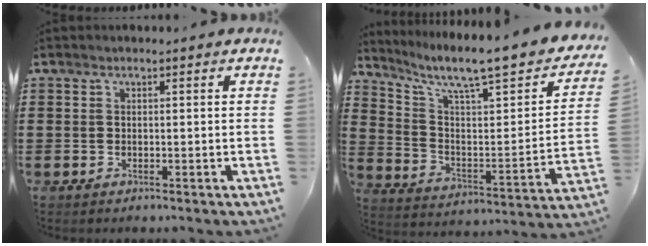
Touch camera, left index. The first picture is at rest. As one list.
[{"total": 8.1, "force": [6.5, 1.1, 4.8], "torque": [-0.106, -0.056, 0.100]}]